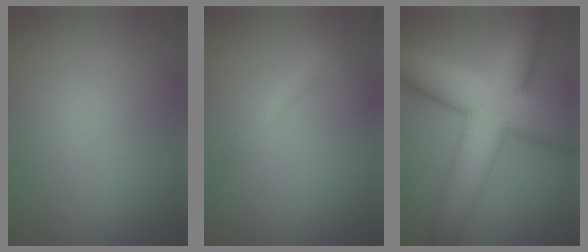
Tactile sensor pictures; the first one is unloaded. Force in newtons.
{"total": 1.5, "press": 1.4, "slide": 0.1}
{"total": 12.6, "press": 12.6, "slide": 0.3}